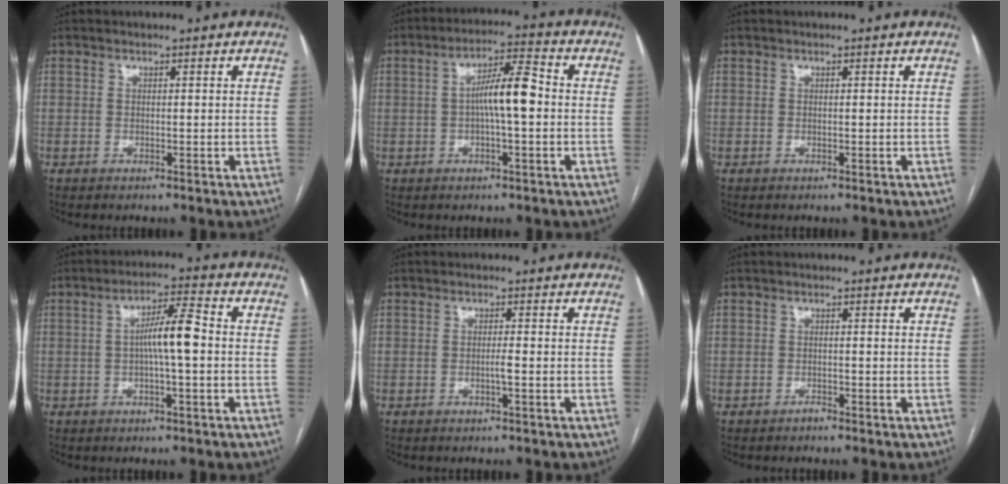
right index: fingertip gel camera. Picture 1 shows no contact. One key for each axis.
{"total": 7.8, "fx": -0.2, "fy": 1.2, "fz": 7.7, "tx": -0.140, "ty": 0.020, "tz": -0.007}
{"total": 0.0}
{"total": 6.8, "fx": -0.3, "fy": 0.6, "fz": 6.8, "tx": -0.123, "ty": 0.015, "tz": -0.007}
{"total": 1.3, "fx": -0.4, "fy": -0.2, "fz": 1.2, "tx": -0.023, "ty": -0.001, "tz": -0.008}
{"total": 0.6, "fx": -0.5, "fy": 0.2, "fz": 0.0, "tx": 0.004, "ty": 0.001, "tz": -0.011}